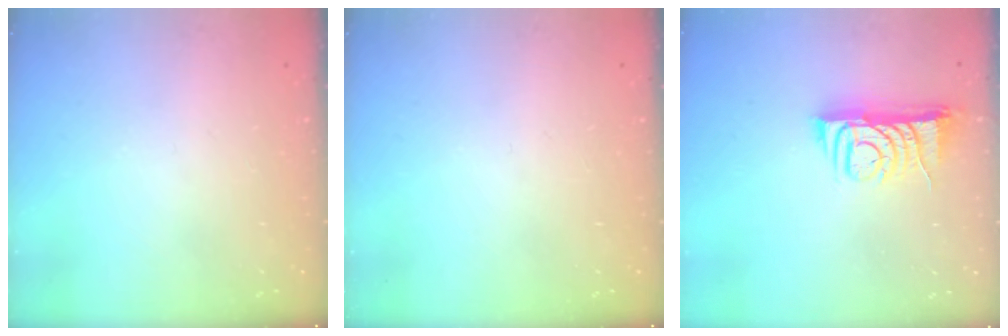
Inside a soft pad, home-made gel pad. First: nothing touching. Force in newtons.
{"total": 0.0}
{"total": 7.5, "press": 7.5, "slide": 0.7}